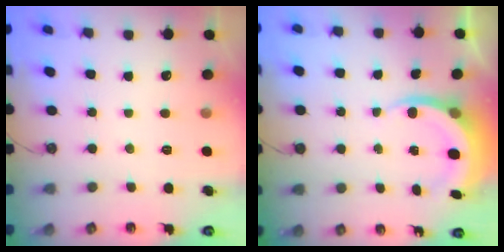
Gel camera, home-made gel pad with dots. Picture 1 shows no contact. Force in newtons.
{"total": 6.1, "press": 5.9, "slide": 1.4}